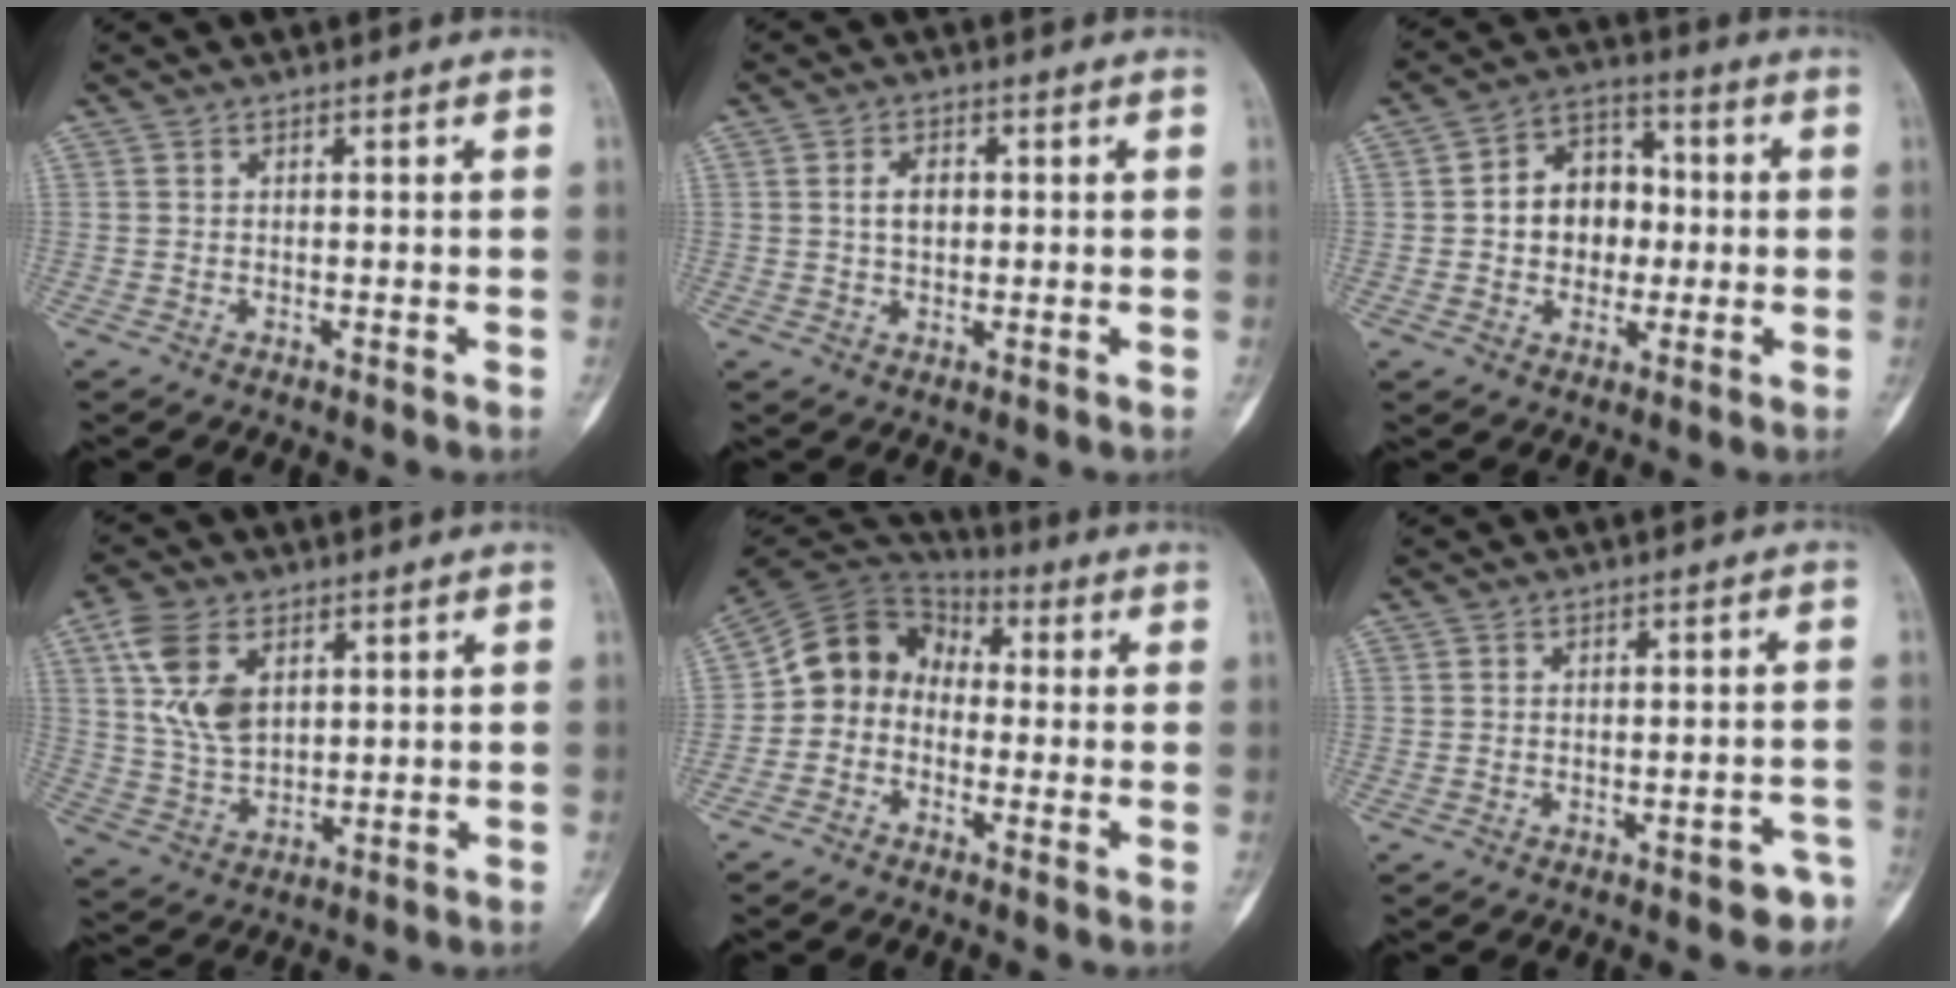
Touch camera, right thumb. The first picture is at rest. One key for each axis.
{"total": 3.7, "fx": 0.7, "fy": 2.5, "fz": 2.8, "tx": -0.038, "ty": 0.003, "tz": 0.012}
{"total": 11.0, "fx": 0.2, "fy": 8.6, "fz": 6.8, "tx": -0.058, "ty": 0.023, "tz": -0.002}
{"total": 10.7, "fx": 4.0, "fy": 6.4, "fz": 7.6, "tx": -0.143, "ty": -0.007, "tz": 0.084}
{"total": 9.9, "fx": -1.6, "fy": 8.5, "fz": 4.8, "tx": -0.067, "ty": 0.053, "tz": -0.050}
{"total": 3.7, "fx": -2.5, "fy": 1.6, "fz": 2.2, "tx": -0.011, "ty": 0.026, "tz": -0.028}